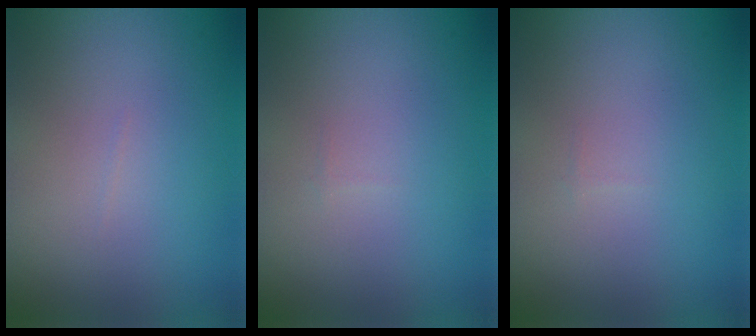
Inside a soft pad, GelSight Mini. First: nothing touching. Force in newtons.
{"total": 0.0}
{"total": 0.0}